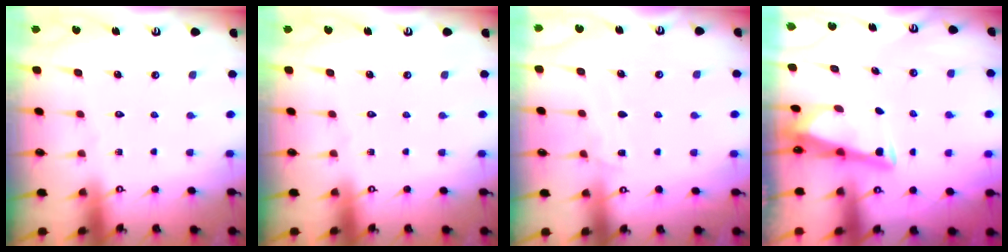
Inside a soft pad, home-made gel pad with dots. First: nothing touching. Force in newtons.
{"total": 0.0}
{"total": 4.3, "press": 4.2, "slide": 0.5}
{"total": 3.1, "press": 3.1, "slide": 0.4}